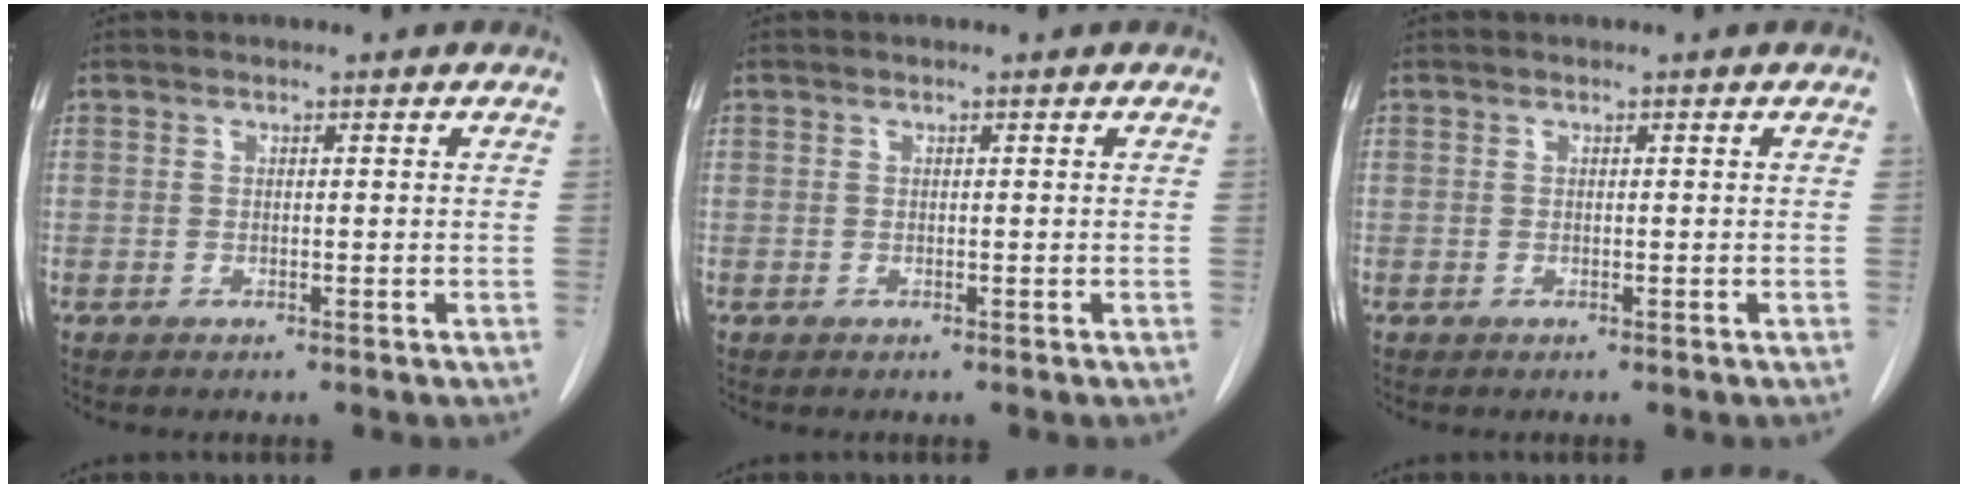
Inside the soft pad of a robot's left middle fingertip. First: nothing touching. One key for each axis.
{"total": 0.0}
{"total": 0.0}